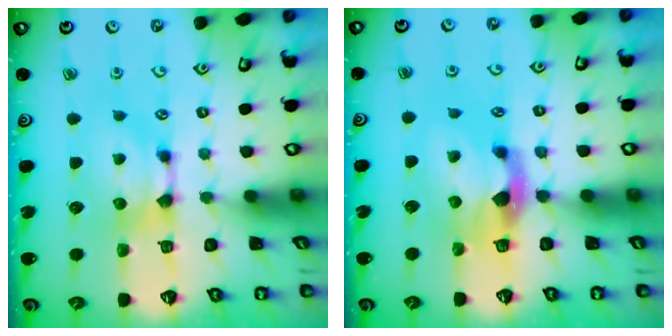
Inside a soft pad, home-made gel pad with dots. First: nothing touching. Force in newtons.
{"total": 3.0, "press": 2.7, "slide": 1.4}